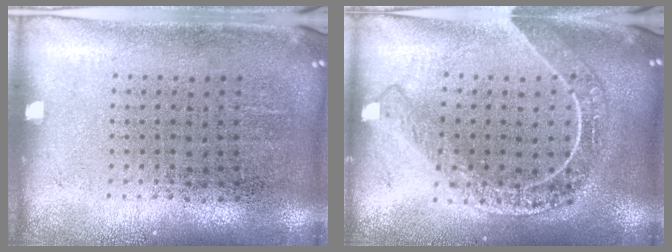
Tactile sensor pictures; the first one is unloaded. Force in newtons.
{"total": 2.0, "press": 1.7, "slide": 1.0}